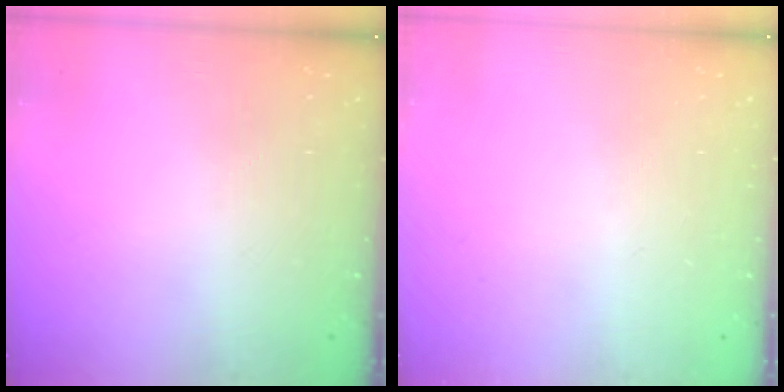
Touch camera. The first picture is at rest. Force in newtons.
{"total": 0.0}